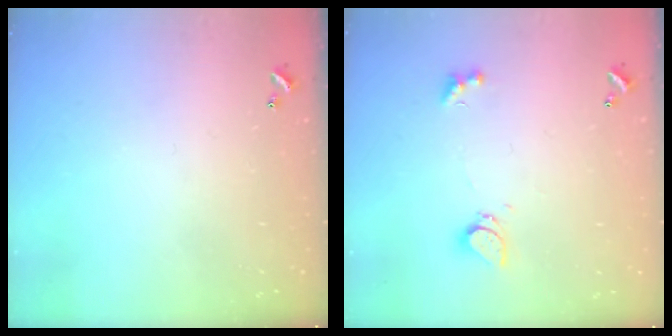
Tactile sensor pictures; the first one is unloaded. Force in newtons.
{"total": 1.8, "press": 1.7, "slide": 0.5}